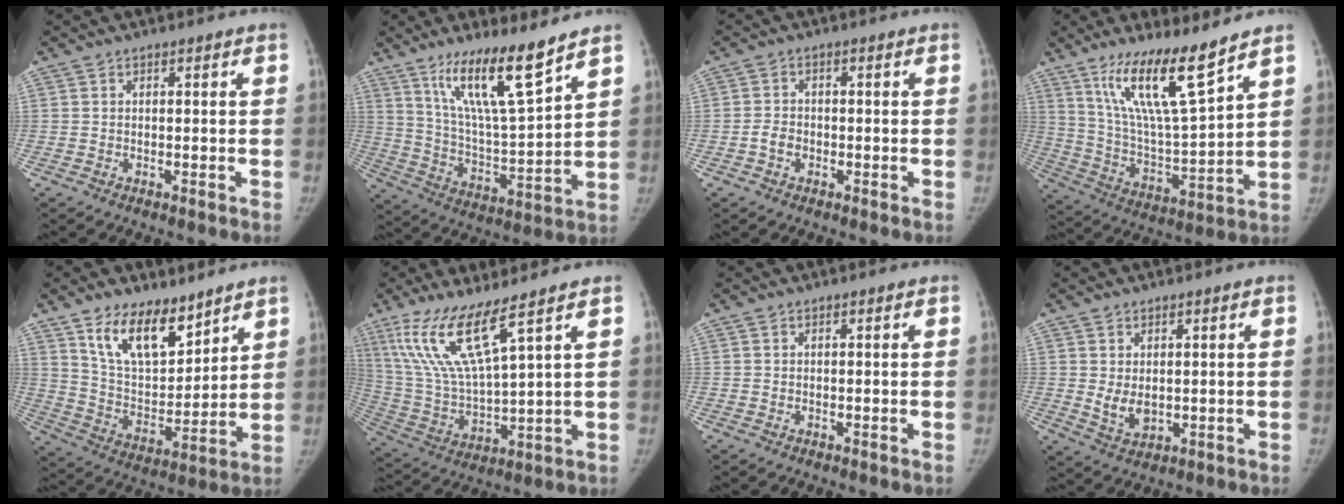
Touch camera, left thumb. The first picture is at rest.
{"total": 15.5, "force": [10.5, 1.9, 11.2], "torque": [-0.188, -0.072, 0.200]}
{"total": 2.7, "force": [-0.9, 2.1, 1.5], "torque": [-0.022, 0.011, -0.018]}
{"total": 16.0, "force": [10.8, 1.9, 11.6], "torque": [-0.197, -0.071, 0.209]}
{"total": 14.3, "force": [9.9, 6.8, 7.9], "torque": [-0.098, -0.066, 0.189]}
{"total": 14.3, "force": [8.6, 2.1, 11.2], "torque": [-0.241, -0.047, 0.185]}
{"total": 0.0}
{"total": 4.1, "force": [0.5, 2.6, 3.2], "torque": [-0.047, -0.014, 0.020]}